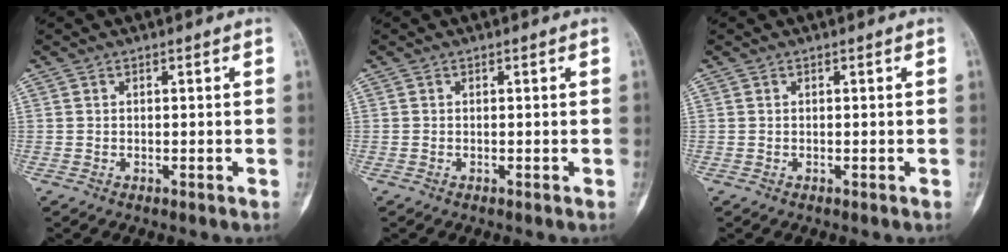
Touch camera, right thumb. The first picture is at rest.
{"total": 0.0}
{"total": 0.0}